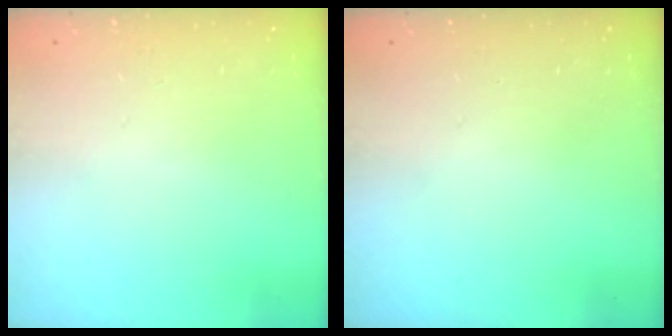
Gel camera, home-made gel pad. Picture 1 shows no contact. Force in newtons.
{"total": 0.0}